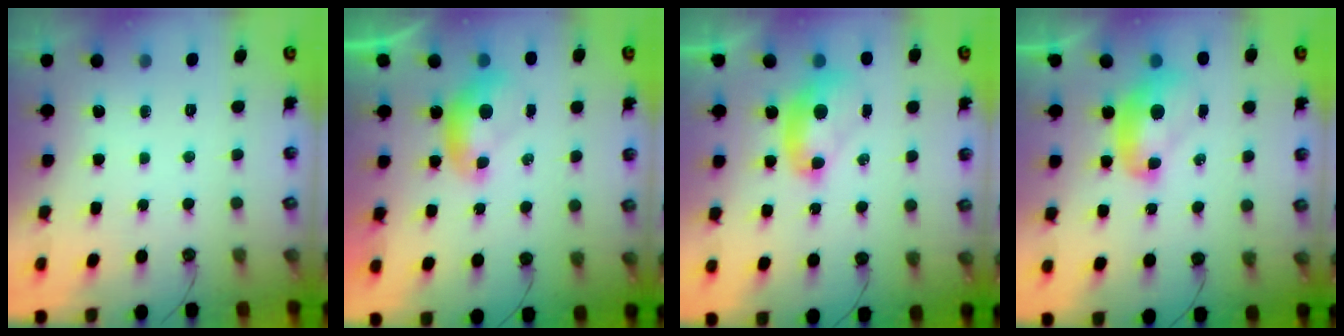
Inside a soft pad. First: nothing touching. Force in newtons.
{"total": 0.0}
{"total": 2.6, "press": 2.6, "slide": 0.1}
{"total": 2.2, "press": 2.2, "slide": 0.2}